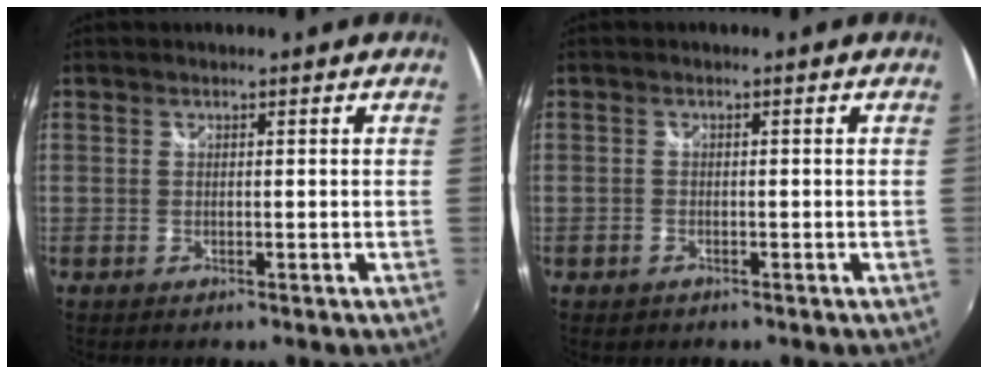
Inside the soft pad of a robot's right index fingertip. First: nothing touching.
{"total": 1.6, "force": [-0.9, 1.2, 0.4], "torque": [-0.009, -0.001, -0.013]}